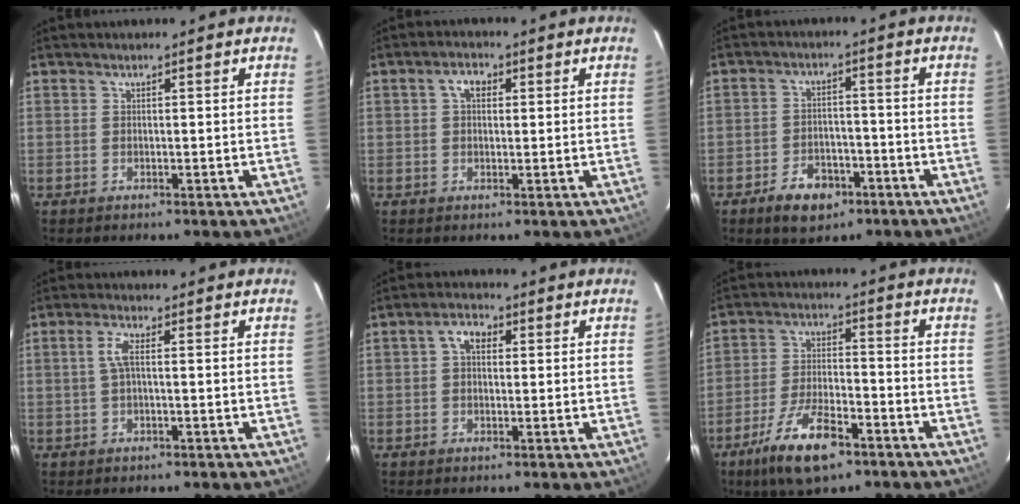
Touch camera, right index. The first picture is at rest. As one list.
[{"total": 3.1, "force": [0.8, 2.1, 2.1], "torque": [-0.035, 0.012, 0.015]}, {"total": 7.7, "force": [-4.8, 4.7, 3.7], "torque": [-0.088, 0.012, -0.067]}, {"total": 2.9, "force": [0.2, 0.6, 2.8], "torque": [-0.060, 0.004, 0.003]}, {"total": 3.5, "force": [0.7, 2.5, 2.4], "torque": [-0.044, 0.016, 0.010]}, {"total": 11.8, "force": [-7.5, 4.0, 8.2], "torque": [-0.176, -0.012, -0.137]}]